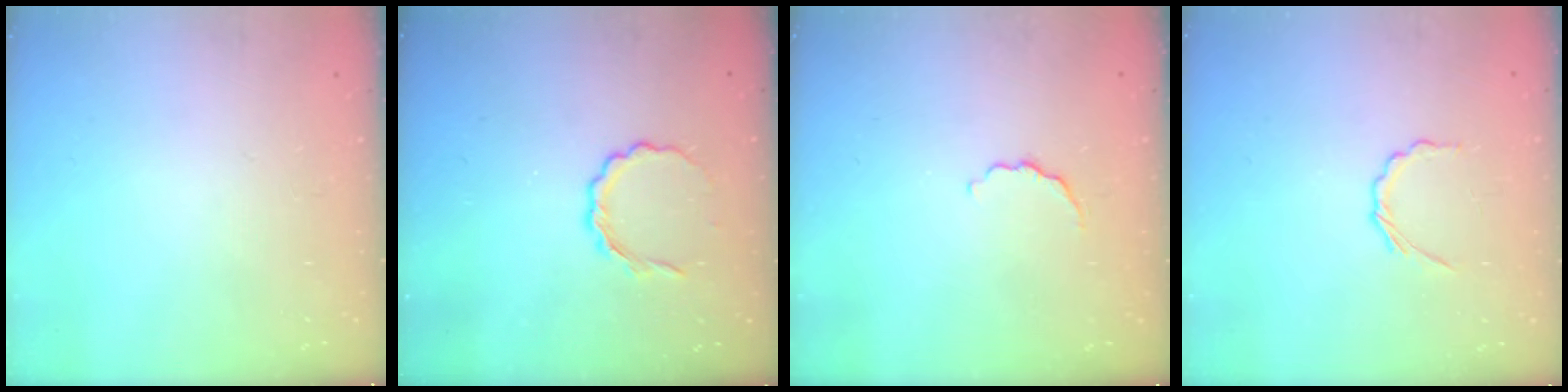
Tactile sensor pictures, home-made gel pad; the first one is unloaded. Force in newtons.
{"total": 4.8, "press": 4.6, "slide": 1.2}
{"total": 4.1, "press": 3.9, "slide": 1.1}
{"total": 2.4, "press": 2.3, "slide": 0.9}